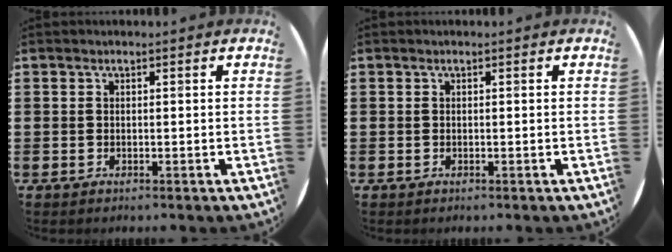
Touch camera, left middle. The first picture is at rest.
{"total": 0.0}